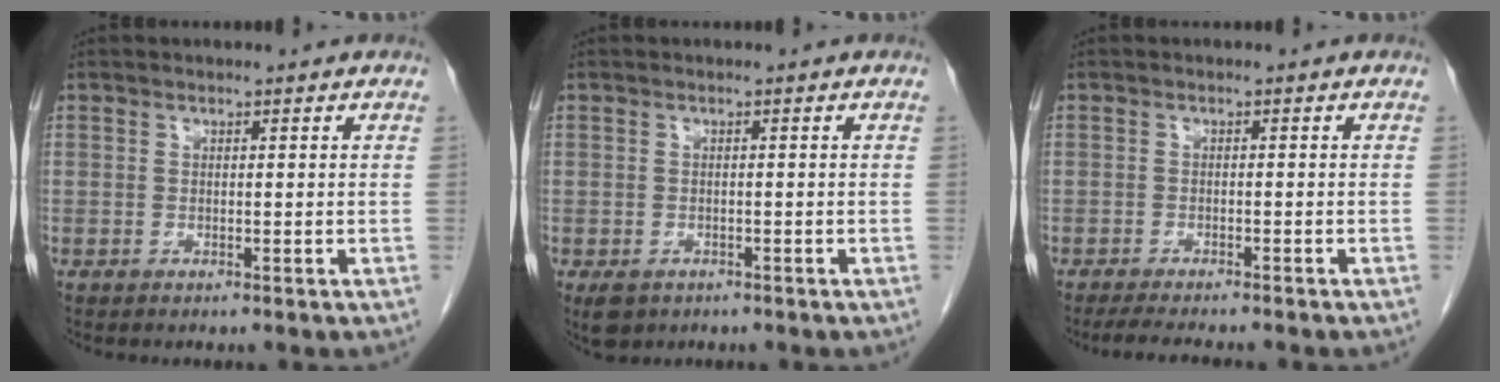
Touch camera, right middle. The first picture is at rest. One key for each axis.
{"total": 2.7, "fx": -1.6, "fy": 1.8, "fz": 1.2, "tx": -0.020, "ty": -0.002, "tz": -0.019}
{"total": 6.3, "fx": -5.4, "fy": 0.7, "fz": 3.1, "tx": -0.043, "ty": -0.012, "tz": -0.080}